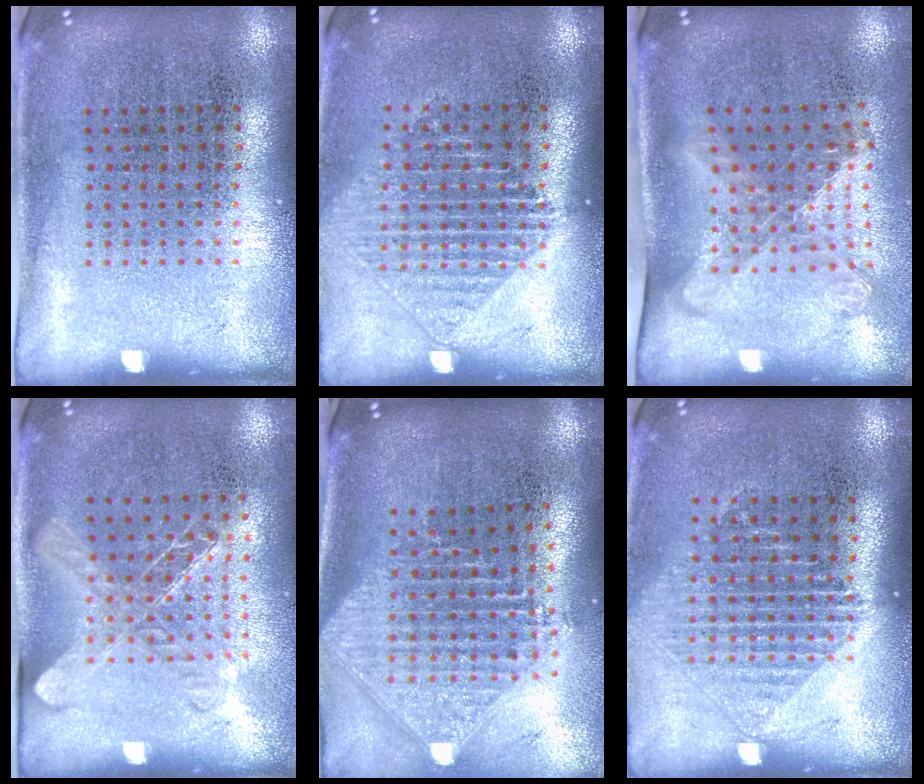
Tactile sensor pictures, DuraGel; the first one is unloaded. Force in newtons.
{"total": 1.2, "press": 1.2, "slide": 0.4}
{"total": 1.7, "press": 1.4, "slide": 1.1}
{"total": 1.5, "press": 1.3, "slide": 0.6}
{"total": 2.3, "press": 1.8, "slide": 1.5}
{"total": 1.3, "press": 1.2, "slide": 0.5}